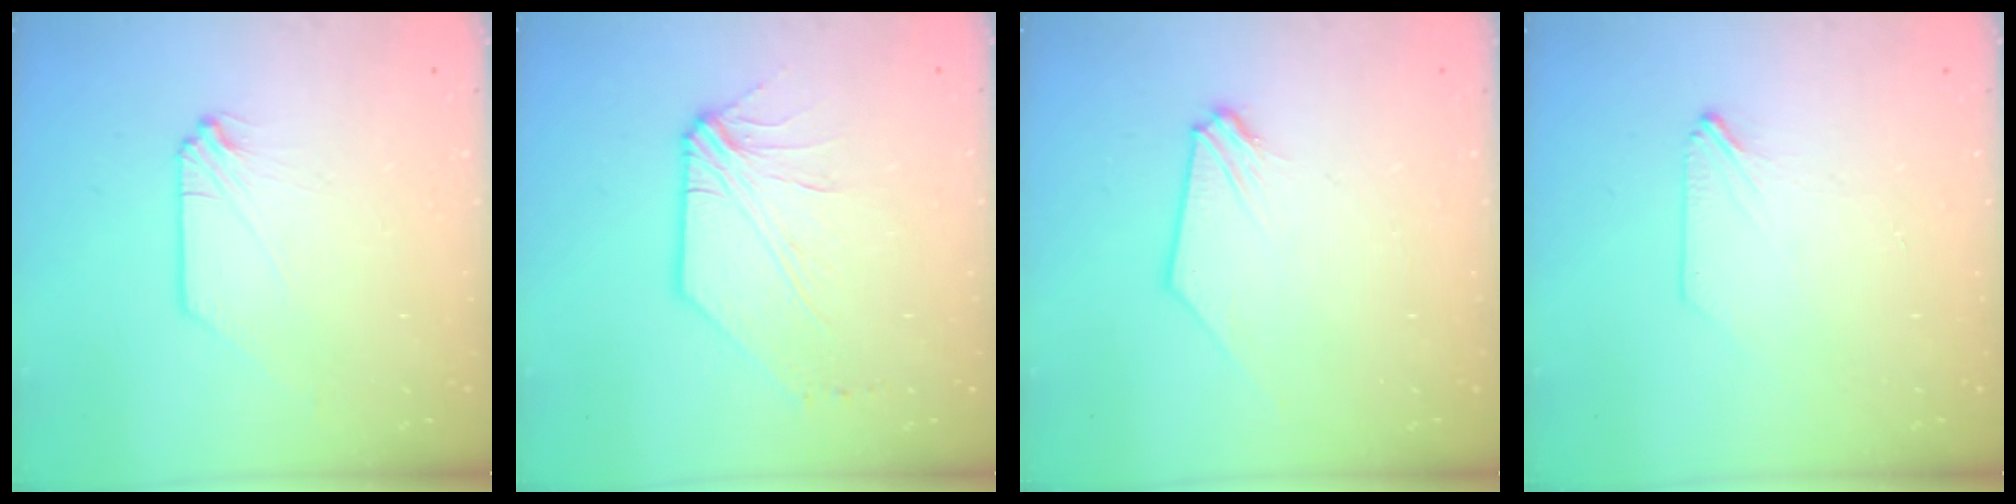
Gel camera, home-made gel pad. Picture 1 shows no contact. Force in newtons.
{"total": 6.9, "press": 6.8, "slide": 0.9}
{"total": 0.9, "press": 0.9, "slide": 0.1}
{"total": 0.6, "press": 0.6, "slide": 0.1}